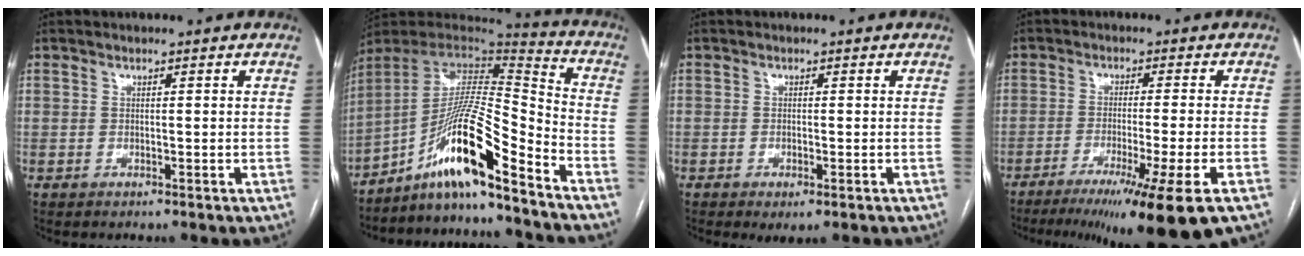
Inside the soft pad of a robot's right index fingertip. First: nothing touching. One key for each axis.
{"total": 15.9, "fx": -10.5, "fy": 0.4, "fz": 12.0, "tx": -0.216, "ty": 0.014, "tz": -0.184}
{"total": 2.3, "fx": -1.1, "fy": 0.6, "fz": 1.8, "tx": -0.025, "ty": -0.004, "tz": -0.011}
{"total": 15.2, "fx": -10.4, "fy": -1.8, "fz": 10.9, "tx": -0.136, "ty": -0.048, "tz": -0.160}